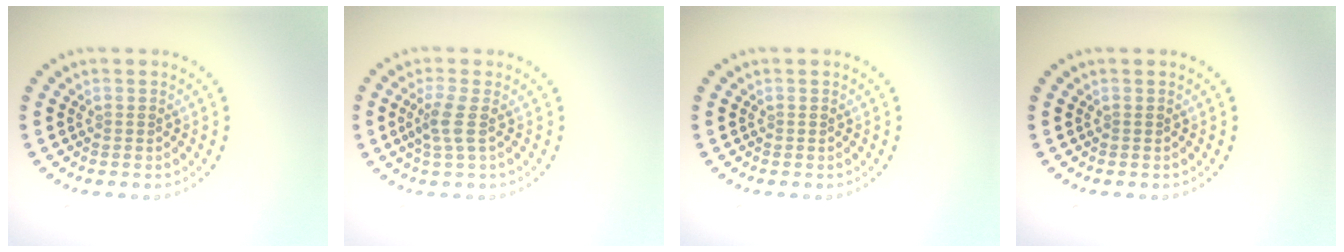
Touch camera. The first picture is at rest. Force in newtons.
{"total": 2.0, "press": 1.5, "slide": 1.3}
{"total": 0.0}
{"total": 0.0}